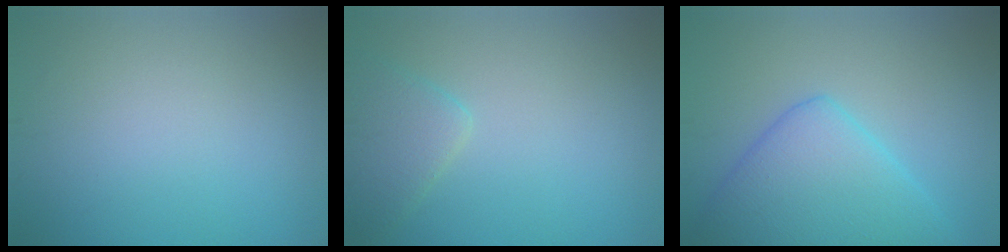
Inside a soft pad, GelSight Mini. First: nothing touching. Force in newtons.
{"total": 2.8, "press": 2.8, "slide": 0.2}
{"total": 7.2, "press": 7.2, "slide": 0.2}